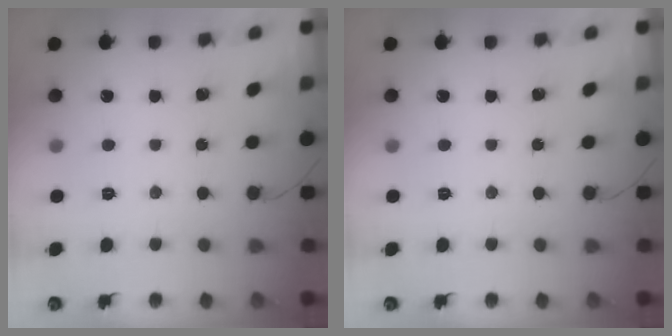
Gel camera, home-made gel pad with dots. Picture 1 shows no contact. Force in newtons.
{"total": 0.0}